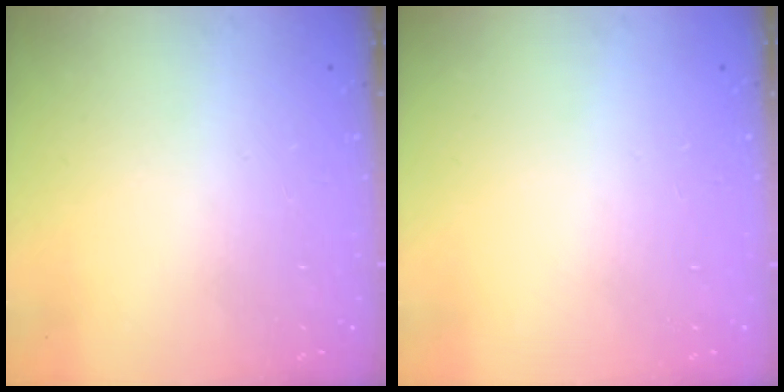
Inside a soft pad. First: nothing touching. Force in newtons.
{"total": 0.0}